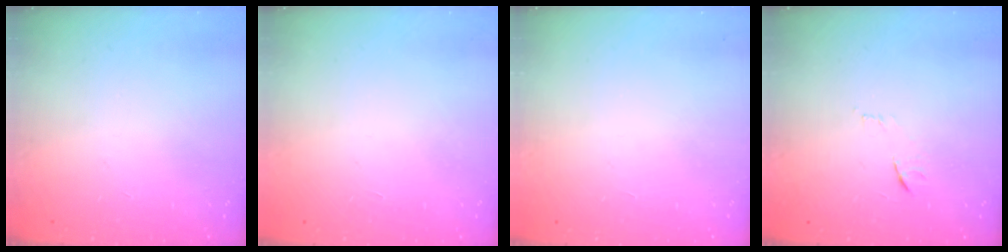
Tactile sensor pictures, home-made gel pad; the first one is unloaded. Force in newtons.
{"total": 1.7, "press": 1.7, "slide": 0.1}
{"total": 1.5, "press": 1.5, "slide": 0.1}
{"total": 8.1, "press": 8.0, "slide": 0.7}